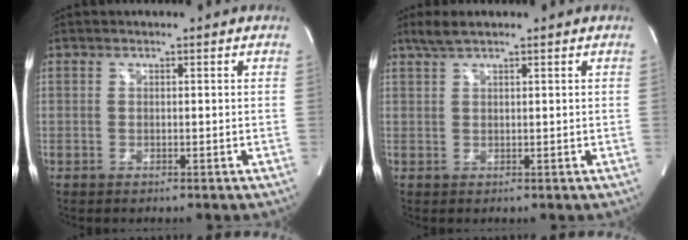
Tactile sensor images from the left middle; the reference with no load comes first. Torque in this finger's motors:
{"motor_torque": [0.11, -0.05, 0.00, 0.01]}